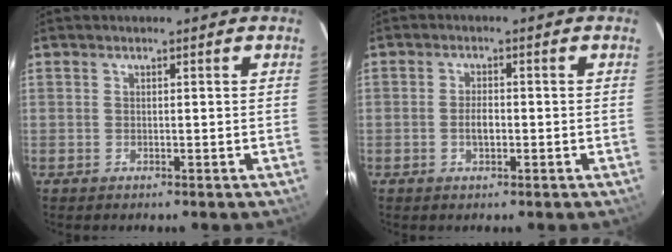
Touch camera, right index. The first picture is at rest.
{"total": 2.6, "force": [-0.7, 1.4, 2.1], "torque": [-0.041, 0.004, -0.013]}